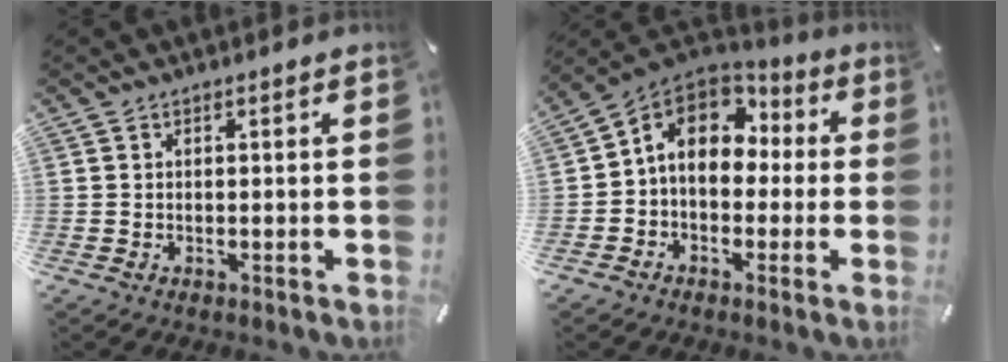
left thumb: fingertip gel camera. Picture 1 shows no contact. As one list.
[{"total": 11.0, "force": [1.4, 8.7, 6.5], "torque": [-0.136, 0.014, 0.025]}]